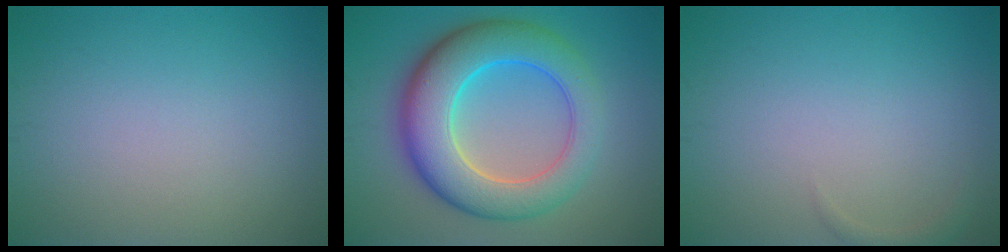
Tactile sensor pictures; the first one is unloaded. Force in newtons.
{"total": 9.8, "press": 9.8, "slide": 0.2}
{"total": 1.0, "press": 1.0, "slide": 0.1}